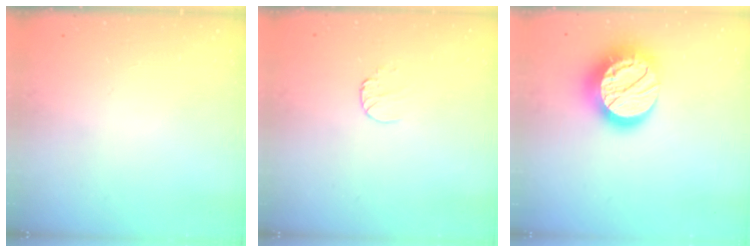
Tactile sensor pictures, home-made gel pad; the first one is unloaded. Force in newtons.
{"total": 5.5, "press": 5.5, "slide": 0.5}
{"total": 19.3, "press": 19.2, "slide": 1.1}